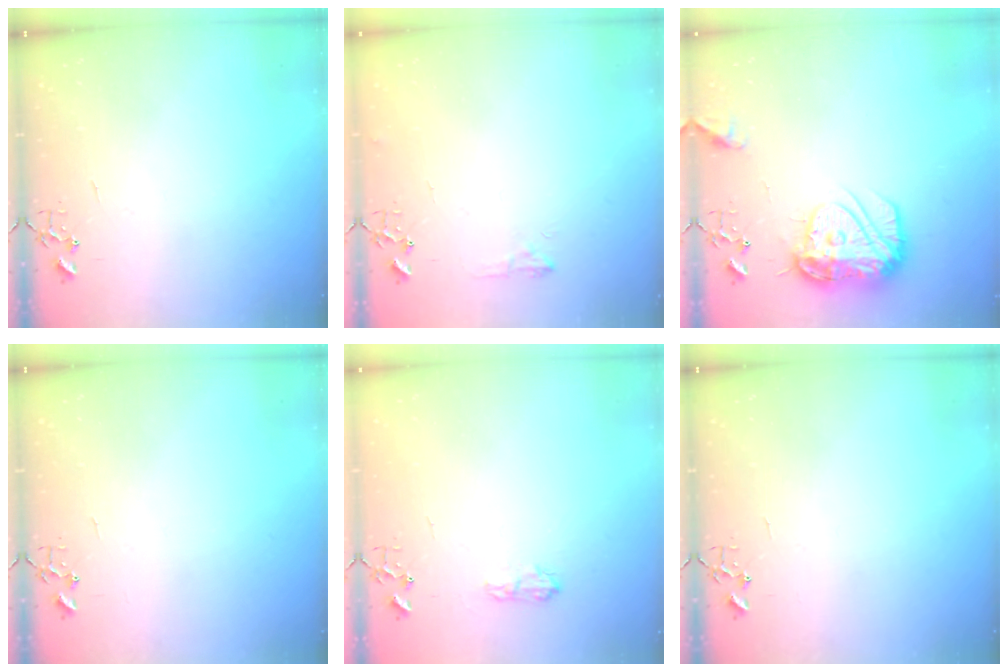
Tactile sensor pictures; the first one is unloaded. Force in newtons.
{"total": 6.6, "press": 6.6, "slide": 0.8}
{"total": 15.5, "press": 15.4, "slide": 1.4}
{"total": 0.0}
{"total": 6.7, "press": 6.6, "slide": 0.8}
{"total": 0.0}